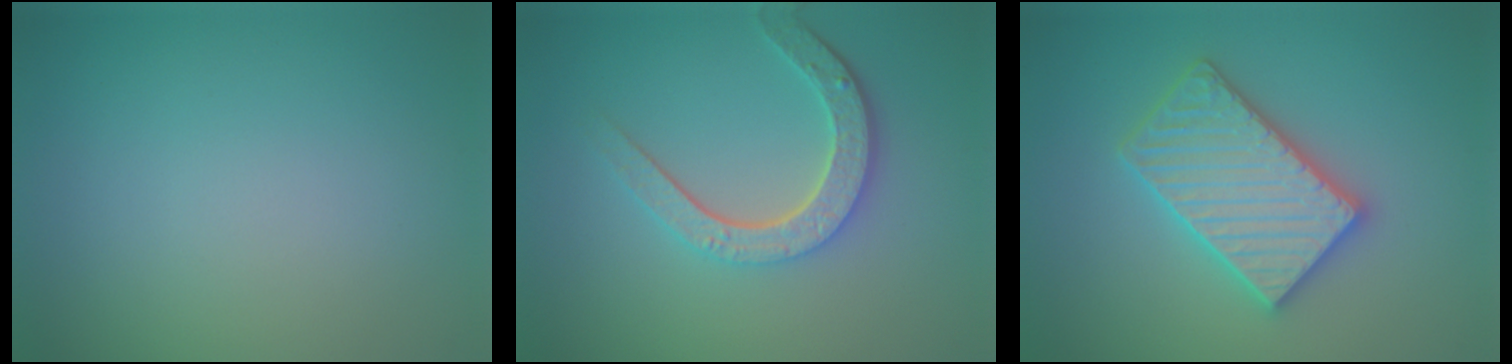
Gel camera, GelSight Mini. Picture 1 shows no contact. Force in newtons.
{"total": 4.4, "press": 3.4, "slide": 2.8}
{"total": 5.6, "press": 5.5, "slide": 0.8}